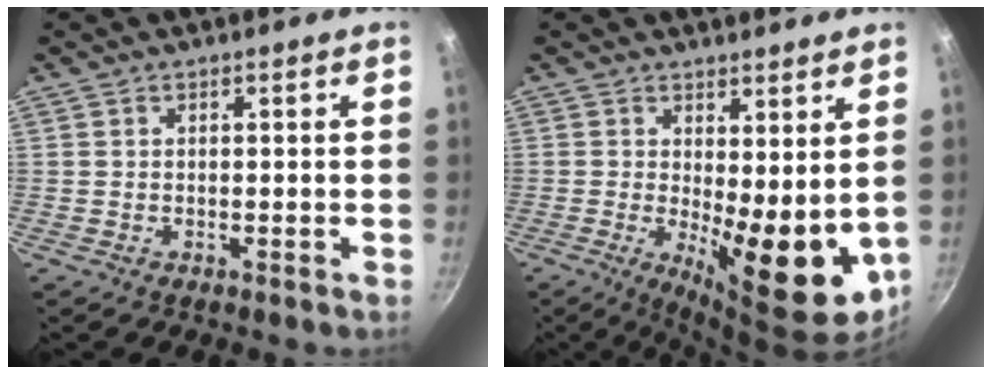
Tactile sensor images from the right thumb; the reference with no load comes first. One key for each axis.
{"total": 11.9, "fx": 0.7, "fy": 4.6, "fz": 10.9, "tx": -0.125, "ty": -0.027, "tz": 0.023}